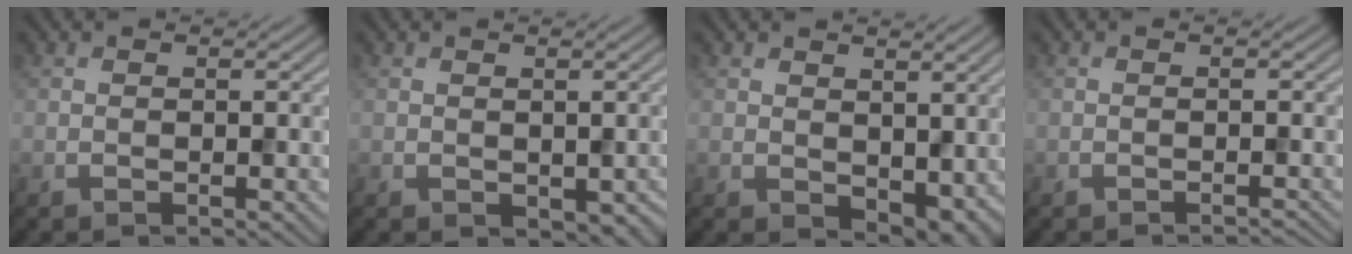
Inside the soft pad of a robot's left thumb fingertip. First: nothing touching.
{"total": 1.7, "force": [-0.1, 1.2, 1.3], "torque": [-0.022, -0.009, 0.008]}
{"total": 4.7, "force": [1.0, 3.1, 3.3], "torque": [-0.059, -0.018, 0.026]}
{"total": 1.0, "force": [-0.9, 0.1, 0.5], "torque": [0.001, 0.002, -0.018]}